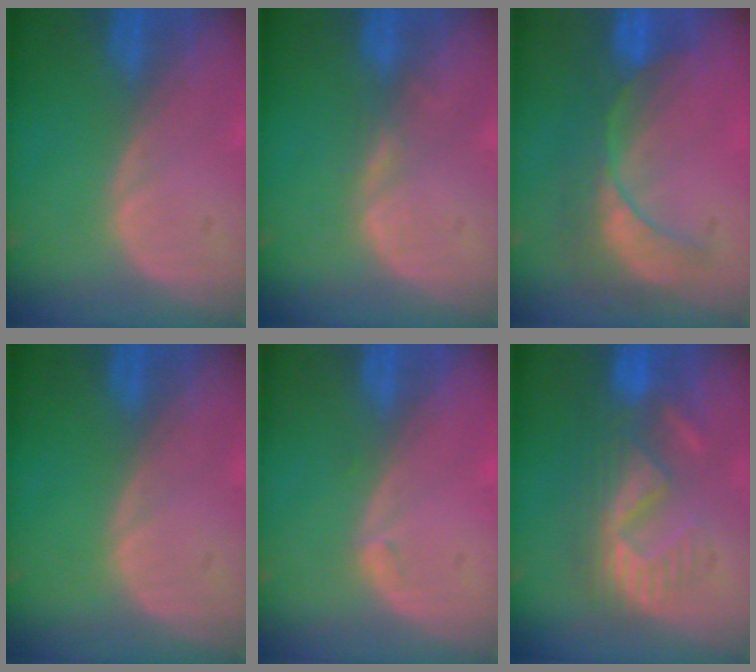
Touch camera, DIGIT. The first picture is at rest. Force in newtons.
{"total": 1.3, "press": 1.3, "slide": 0.2}
{"total": 9.0, "press": 7.7, "slide": 4.5}
{"total": 0.0}
{"total": 0.6, "press": 0.6, "slide": 0.2}
{"total": 8.6, "press": 8.2, "slide": 2.8}